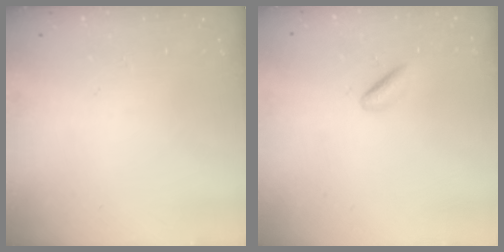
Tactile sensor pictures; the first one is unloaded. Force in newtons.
{"total": 3.7, "press": 3.4, "slide": 1.4}